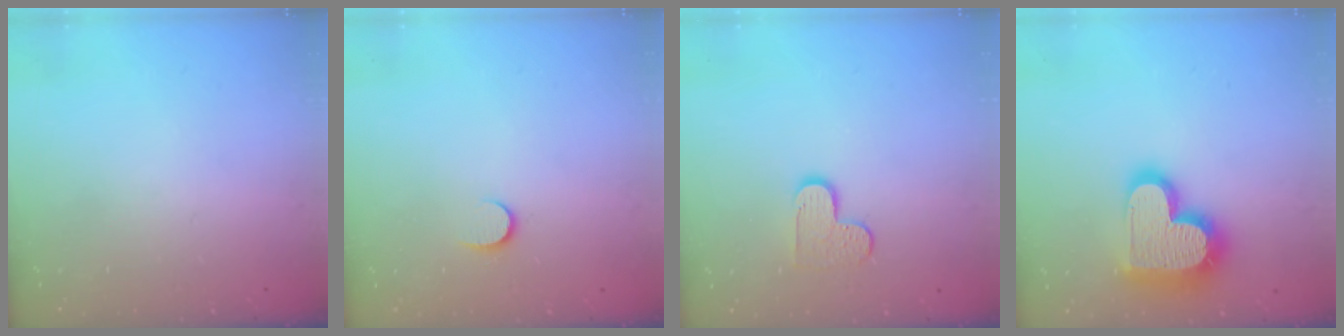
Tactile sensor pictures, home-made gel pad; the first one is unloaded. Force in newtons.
{"total": 5.1, "press": 5.1, "slide": 0.6}
{"total": 7.4, "press": 7.4, "slide": 0.5}
{"total": 22.2, "press": 22.1, "slide": 1.8}